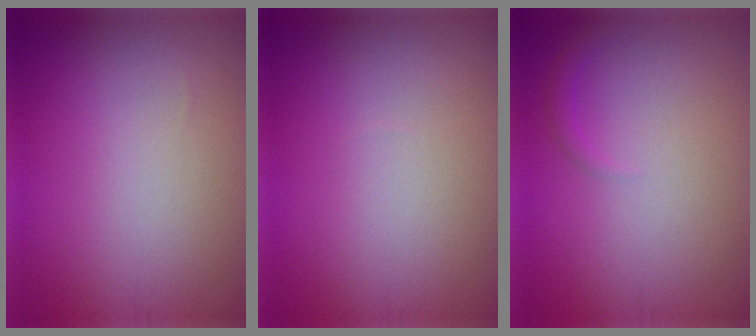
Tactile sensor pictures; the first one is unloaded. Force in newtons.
{"total": 0.0}
{"total": 0.9, "press": 0.9, "slide": 0.1}